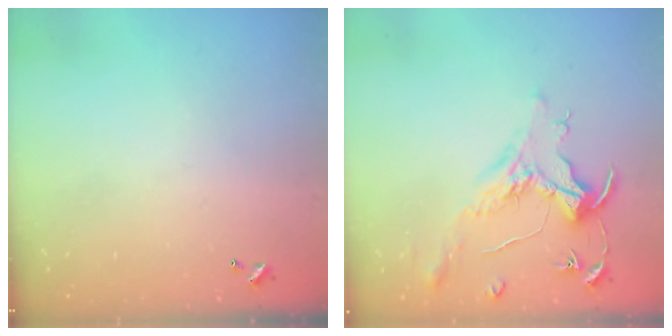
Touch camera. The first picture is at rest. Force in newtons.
{"total": 1.6, "press": 1.4, "slide": 0.7}